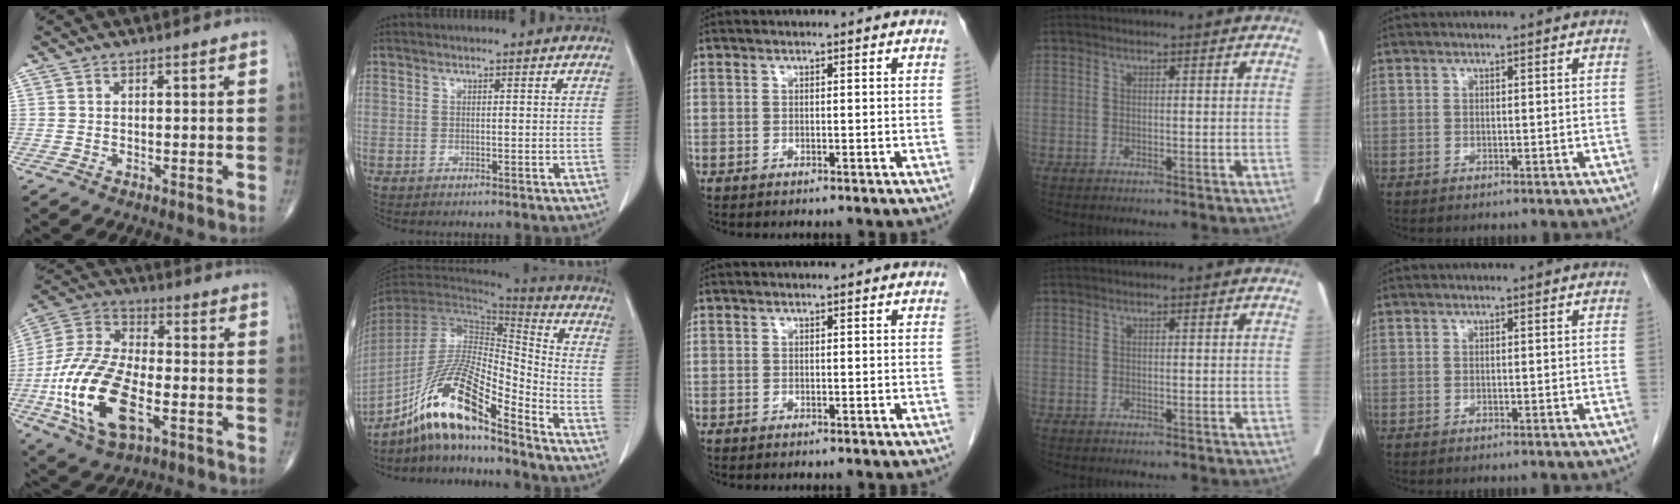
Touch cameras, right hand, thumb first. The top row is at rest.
{"thumb": {"total": 20.7, "force": [-5.9, 10.2, 17.0], "torque": [-0.350, 0.017, -0.106]}, "index": {"total": 17.8, "force": [-12.7, 2.1, 12.3], "torque": [-0.244, -0.004, -0.233]}}